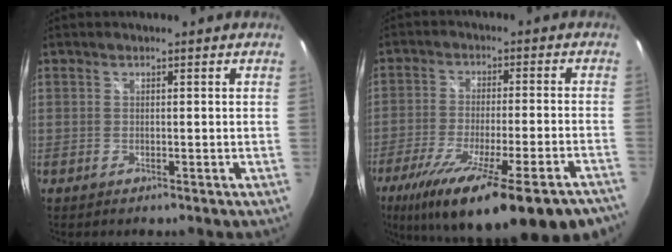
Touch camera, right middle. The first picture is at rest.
{"total": 25.3, "force": [-17.8, 4.8, 17.3], "torque": [-0.296, -0.082, -0.265]}